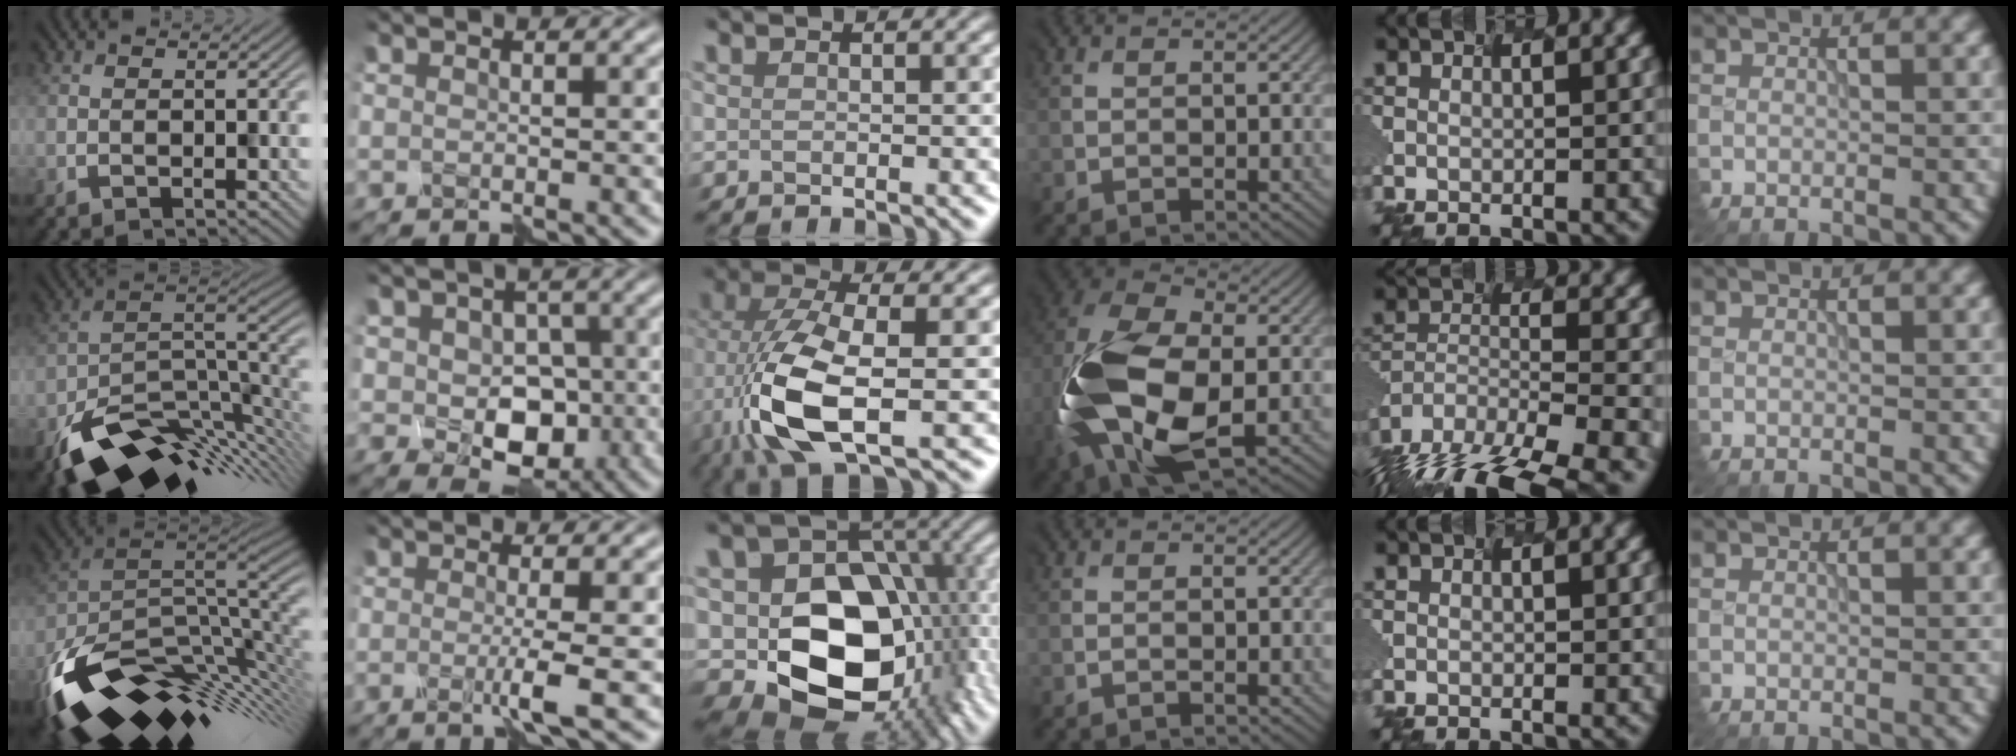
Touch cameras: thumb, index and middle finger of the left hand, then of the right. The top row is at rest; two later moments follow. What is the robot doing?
{"motion": "assemble", "object": "markers"}